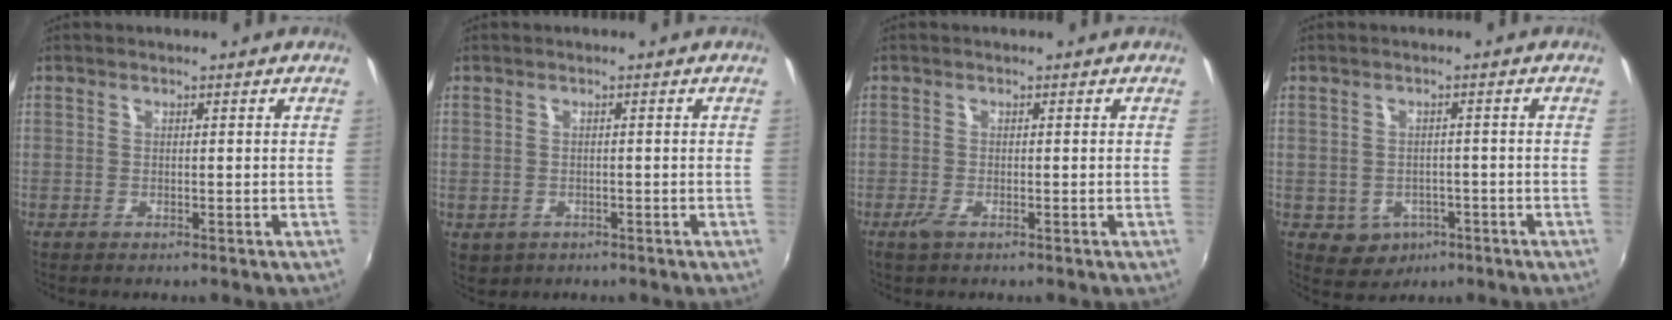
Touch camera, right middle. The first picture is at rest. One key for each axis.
{"total": 2.8, "fx": -0.8, "fy": 2.4, "fz": 1.3, "tx": -0.029, "ty": -0.005, "tz": -0.006}
{"total": 1.7, "fx": -1.0, "fy": 0.3, "fz": 1.4, "tx": -0.029, "ty": -0.006, "tz": -0.018}
{"total": 5.1, "fx": -2.1, "fy": 4.3, "fz": 1.7, "tx": -0.044, "ty": 0.001, "tz": -0.015}